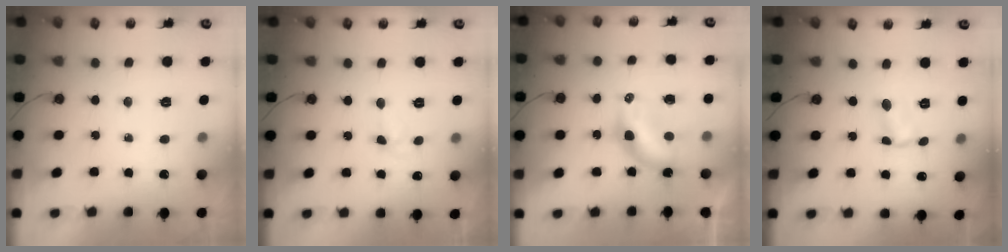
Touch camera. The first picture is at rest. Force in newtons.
{"total": 5.5, "press": 5.5, "slide": 0.7}
{"total": 6.8, "press": 6.8, "slide": 0.2}
{"total": 1.5, "press": 1.4, "slide": 0.2}